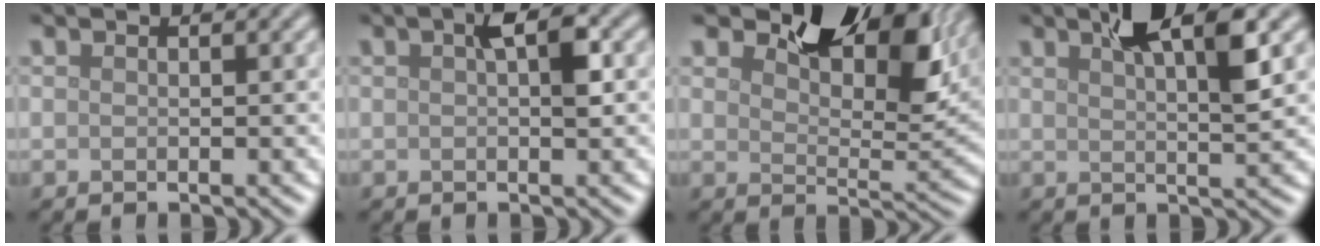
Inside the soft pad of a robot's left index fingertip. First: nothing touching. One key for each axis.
{"total": 2.7, "fx": 0.7, "fy": 0.8, "fz": 2.5, "tx": -0.039, "ty": 0.009, "tz": 0.009}
{"total": 8.4, "fx": 5.0, "fy": 3.7, "fz": 5.6, "tx": -0.078, "ty": -0.002, "tz": 0.080}
{"total": 5.4, "fx": 3.0, "fy": 1.0, "fz": 4.4, "tx": -0.063, "ty": 0.006, "tz": 0.045}